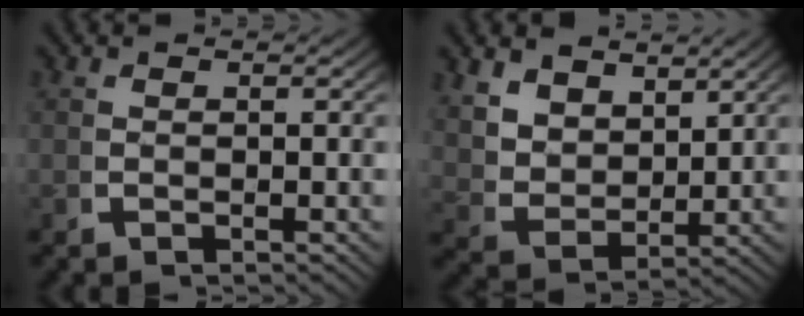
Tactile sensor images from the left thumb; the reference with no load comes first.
{"total": 5.2, "force": [2.3, 3.5, 3.1], "torque": [-0.079, -0.026, 0.057]}